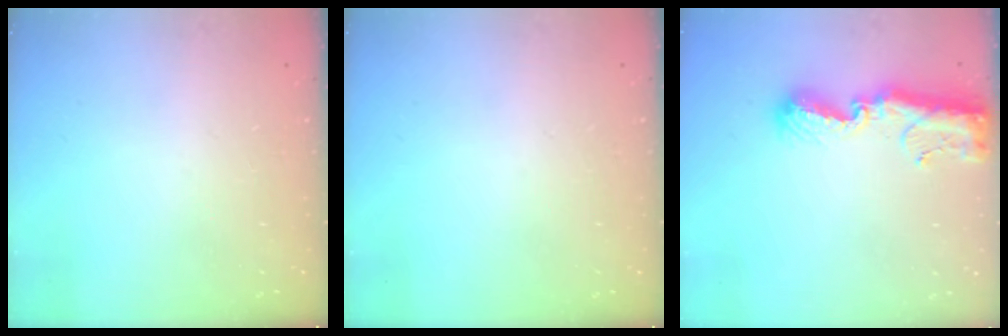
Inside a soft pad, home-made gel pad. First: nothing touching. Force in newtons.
{"total": 0.0}
{"total": 9.7, "press": 9.6, "slide": 0.9}